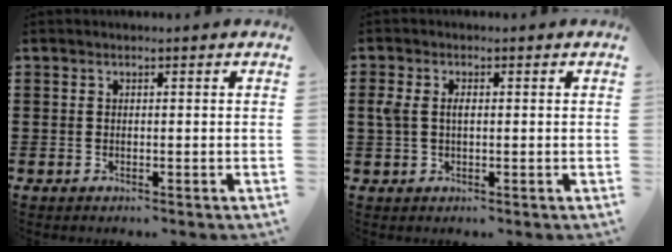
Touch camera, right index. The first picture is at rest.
{"total": 2.7, "force": [0.3, 1.5, 2.2], "torque": [-0.061, 0.002, -0.001]}